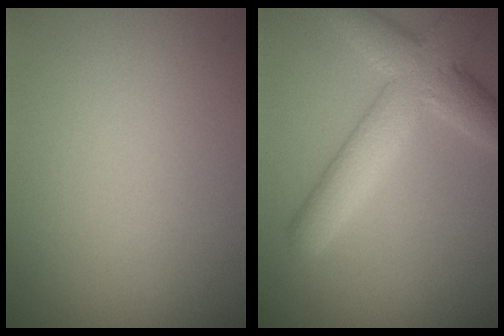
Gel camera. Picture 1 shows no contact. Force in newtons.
{"total": 5.9, "press": 5.9, "slide": 0.3}